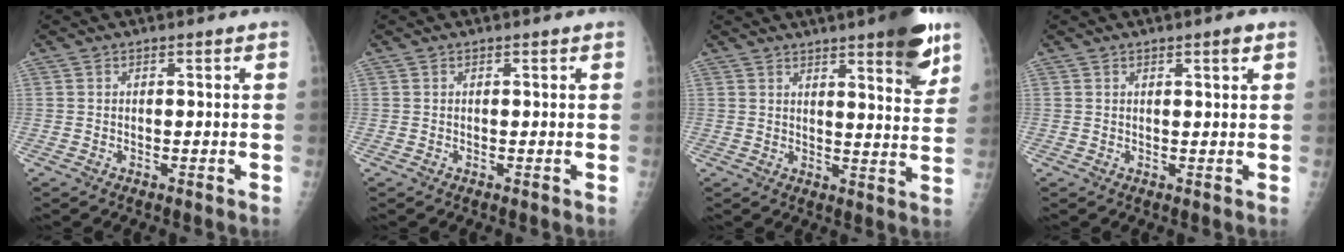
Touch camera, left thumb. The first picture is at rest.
{"total": 0.0}
{"total": 11.3, "force": [6.9, 2.4, 8.7], "torque": [-0.091, -0.036, 0.087]}
{"total": 1.7, "force": [1.0, 0.2, 1.3], "torque": [-0.021, -0.005, 0.015]}